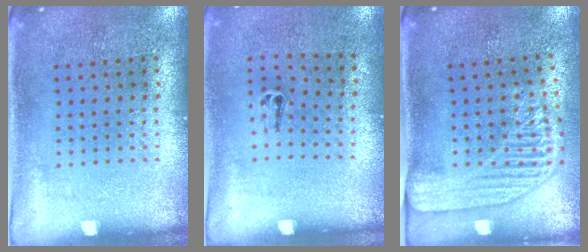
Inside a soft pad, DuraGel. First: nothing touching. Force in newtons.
{"total": 0.5, "press": 0.3, "slide": 0.4}
{"total": 2.2, "press": 1.8, "slide": 1.3}